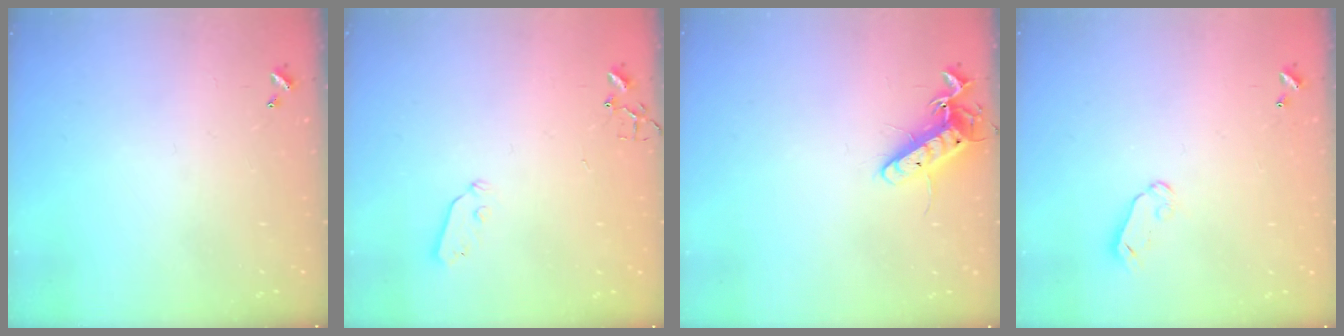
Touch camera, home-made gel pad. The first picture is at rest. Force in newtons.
{"total": 3.3, "press": 3.3, "slide": 0.5}
{"total": 12.3, "press": 12.2, "slide": 0.9}
{"total": 5.4, "press": 5.4, "slide": 0.5}